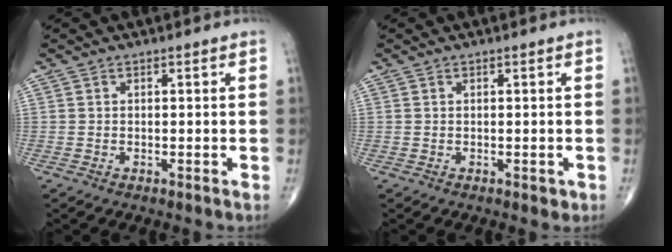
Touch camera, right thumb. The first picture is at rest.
{"total": 0.9, "force": [-0.3, 0.6, 0.7], "torque": [-0.002, 0.000, -0.004]}